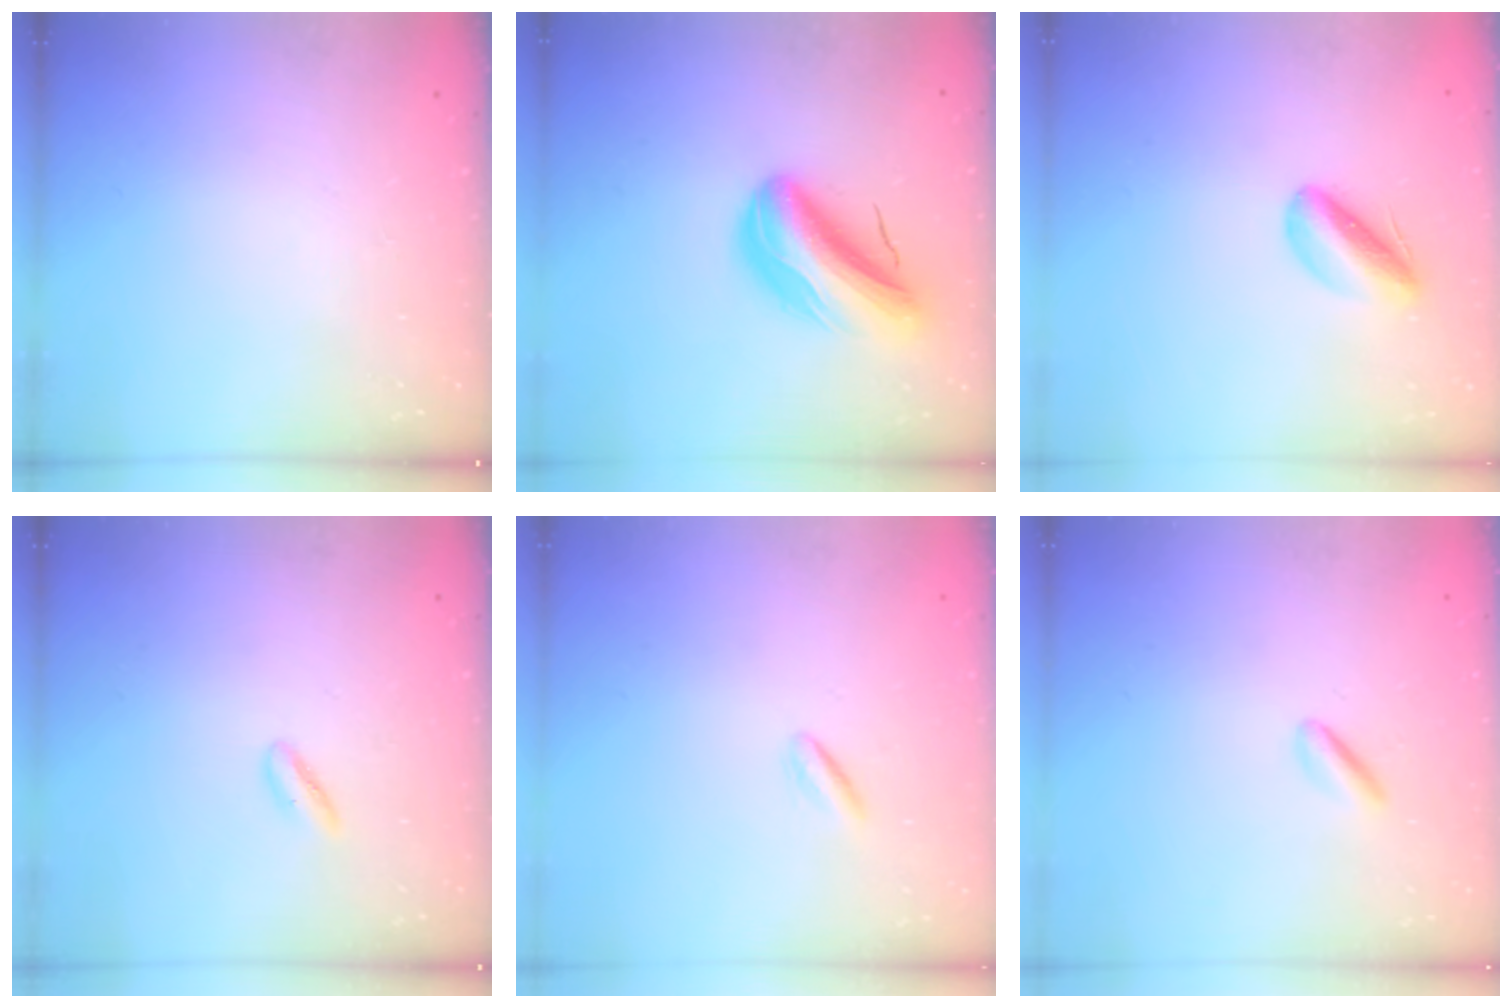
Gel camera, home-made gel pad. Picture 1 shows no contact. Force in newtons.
{"total": 11.8, "press": 11.3, "slide": 3.4}
{"total": 6.3, "press": 6.1, "slide": 1.8}
{"total": 4.4, "press": 4.1, "slide": 1.4}
{"total": 0.9, "press": 0.7, "slide": 0.6}
{"total": 1.8, "press": 1.6, "slide": 0.8}